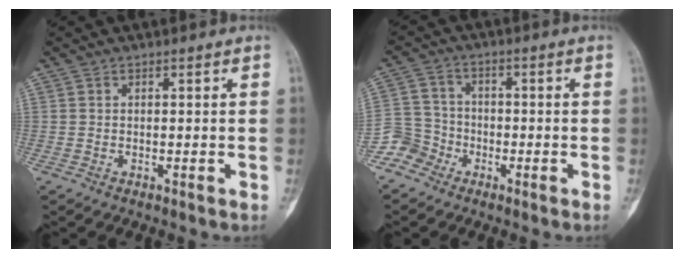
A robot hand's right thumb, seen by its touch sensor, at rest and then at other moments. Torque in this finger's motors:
{"motor_torque": [0.71, -0.09, 0.26, -0.24, 0.02]}